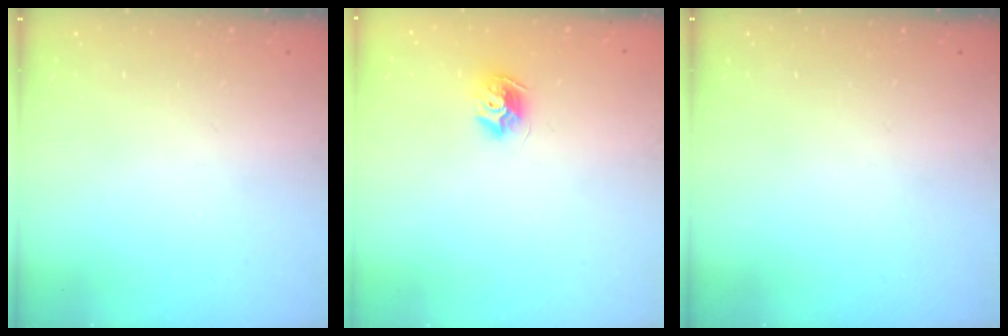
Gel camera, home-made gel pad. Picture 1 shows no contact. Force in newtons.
{"total": 8.7, "press": 8.7, "slide": 0.0}
{"total": 0.0}